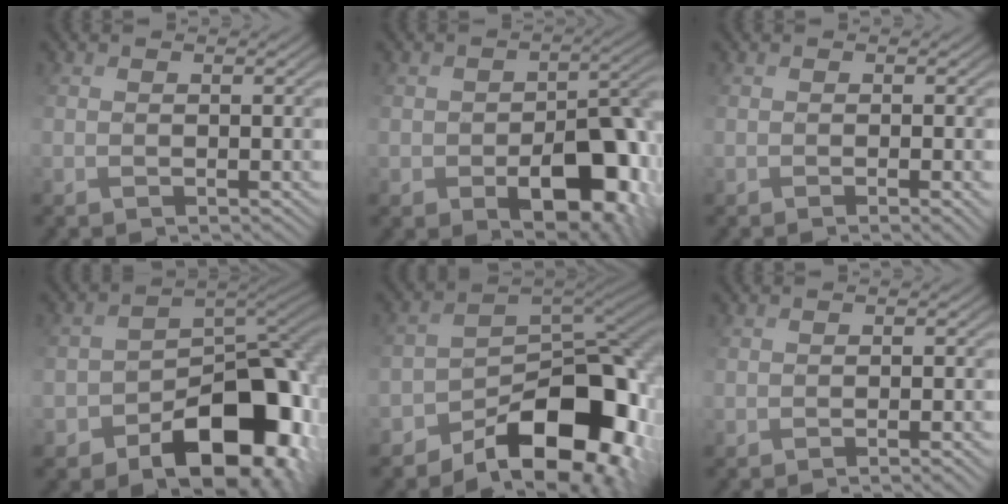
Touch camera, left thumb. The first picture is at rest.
{"total": 11.6, "force": [-4.3, 7.6, 7.7], "torque": [-0.091, -0.017, -0.050]}
{"total": 2.9, "force": [-1.0, 1.0, 2.6], "torque": [-0.034, -0.006, 0.005]}
{"total": 15.3, "force": [-7.0, 9.7, 9.5], "torque": [-0.112, -0.025, -0.096]}
{"total": 13.4, "force": [-7.8, 6.3, 9.0], "torque": [-0.126, -0.005, -0.125]}
{"total": 2.9, "force": [-1.8, 0.6, 2.2], "torque": [-0.020, 0.004, -0.006]}